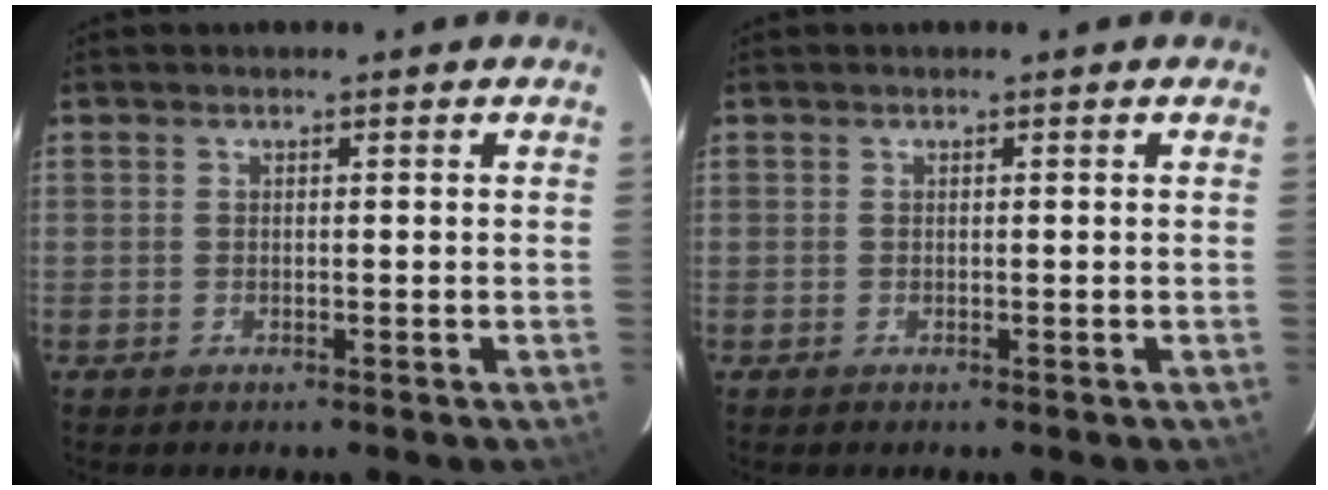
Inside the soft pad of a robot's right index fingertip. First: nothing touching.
{"total": 0.0}